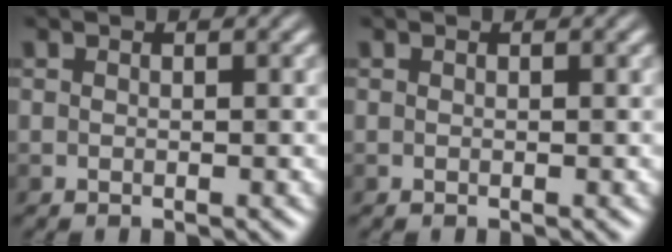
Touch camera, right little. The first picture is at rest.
{"total": 0.0}